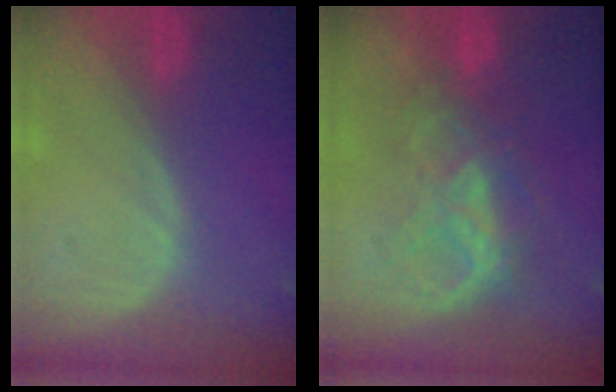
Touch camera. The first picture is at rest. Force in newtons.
{"total": 6.3, "press": 6.3, "slide": 0.7}